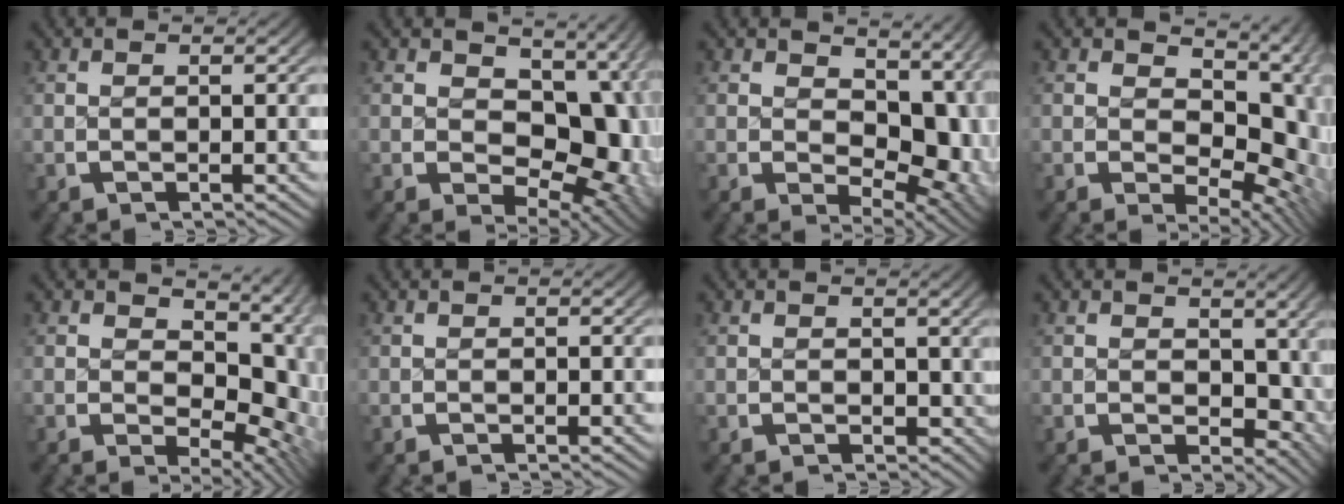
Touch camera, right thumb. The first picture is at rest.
{"total": 11.7, "force": [-0.6, 7.6, 8.8], "torque": [-0.141, -0.037, 0.008]}
{"total": 9.0, "force": [0.1, 5.4, 7.1], "torque": [-0.107, -0.025, 0.014]}
{"total": 9.5, "force": [-0.5, 5.7, 7.6], "torque": [-0.105, -0.019, 0.004]}
{"total": 8.6, "force": [-0.3, 5.0, 6.9], "torque": [-0.093, -0.015, 0.005]}
{"total": 0.0}
{"total": 0.9, "force": [0.1, 0.9, 0.3], "torque": [0.000, -0.004, 0.004]}
{"total": 3.2, "force": [0.6, 2.4, 2.0], "torque": [-0.017, -0.006, 0.010]}